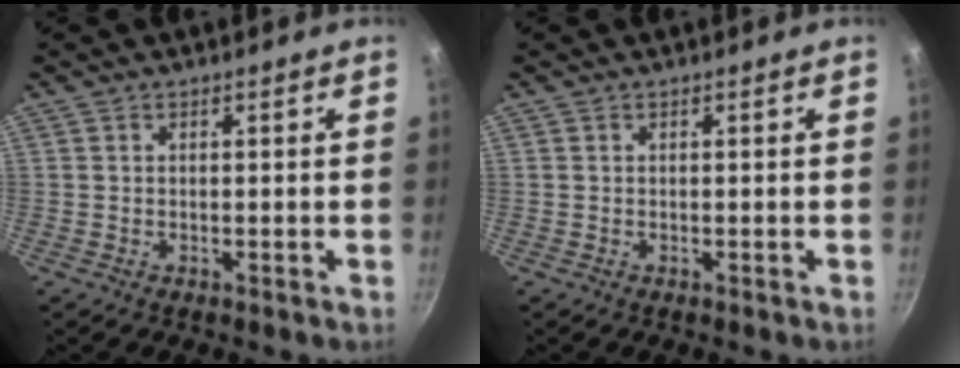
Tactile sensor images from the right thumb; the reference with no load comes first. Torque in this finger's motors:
{"motor_torque": [0.00, 0.00, 0.00, 0.00, 0.01]}